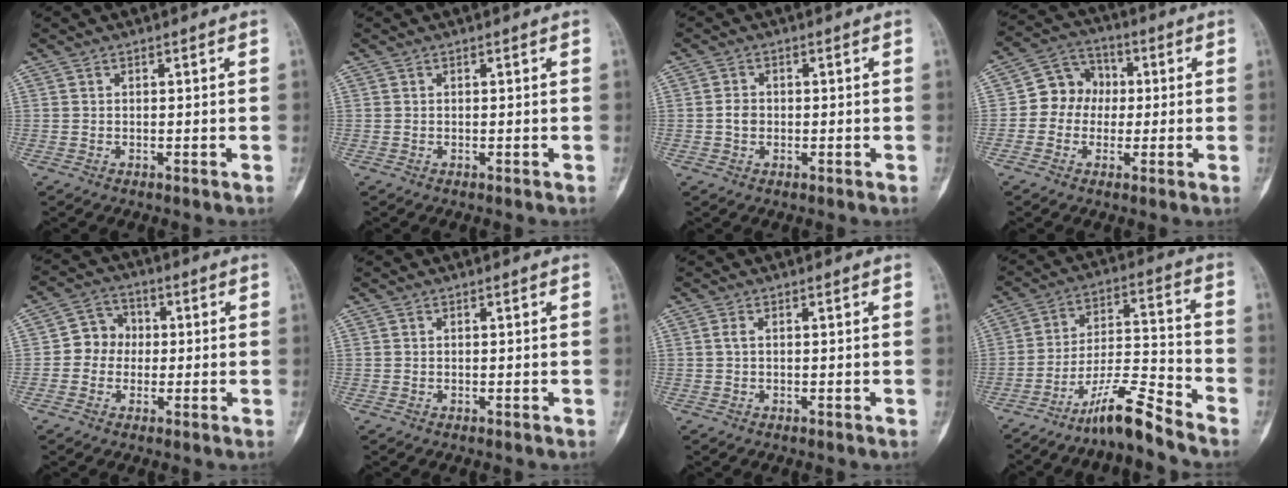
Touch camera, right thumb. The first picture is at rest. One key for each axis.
{"total": 0.0}
{"total": 2.2, "fx": -0.3, "fy": 1.8, "fz": 1.2, "tx": -0.017, "ty": 0.007, "tz": -0.009}
{"total": 8.3, "fx": -0.1, "fy": 7.3, "fz": 3.8, "tx": -0.029, "ty": 0.025, "tz": -0.018}
{"total": 6.0, "fx": -0.3, "fy": 5.4, "fz": 2.4, "tx": -0.009, "ty": 0.016, "tz": -0.019}
{"total": 0.0}
{"total": 0.7, "fx": 0.0, "fy": 0.3, "fz": 0.7, "tx": -0.019, "ty": -0.001, "tz": -0.002}
{"total": 10.2, "fx": -8.7, "fy": 0.2, "fz": 5.4, "tx": -0.101, "ty": 0.080, "tz": -0.157}